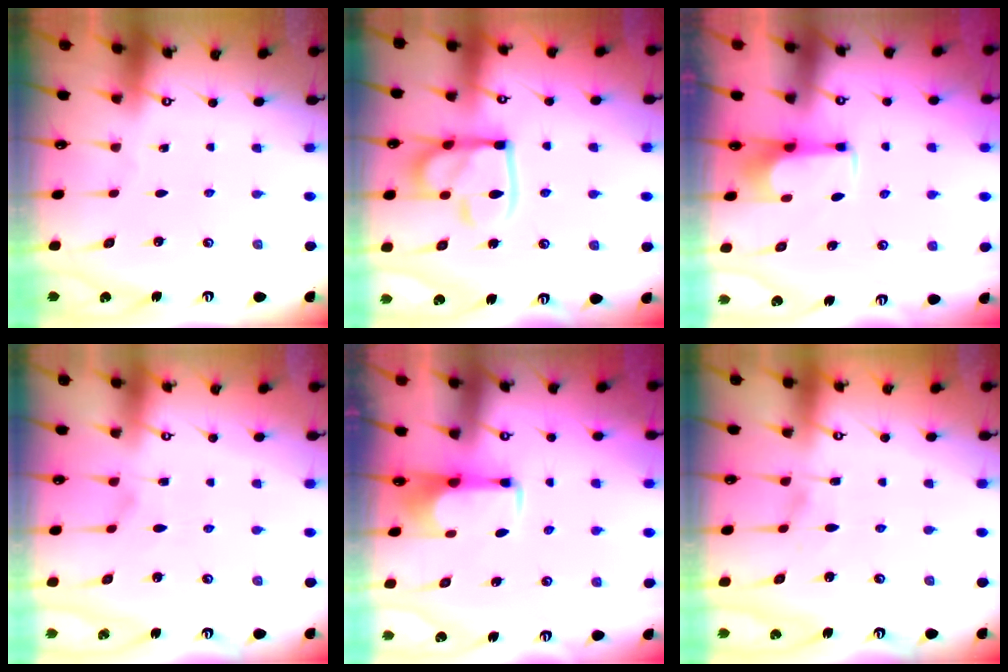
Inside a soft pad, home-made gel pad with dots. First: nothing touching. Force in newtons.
{"total": 16.2, "press": 16.1, "slide": 1.9}
{"total": 2.0, "press": 2.0, "slide": 0.2}
{"total": 2.9, "press": 2.7, "slide": 1.0}
{"total": 1.9, "press": 1.9, "slide": 0.5}
{"total": 3.6, "press": 3.6, "slide": 0.3}